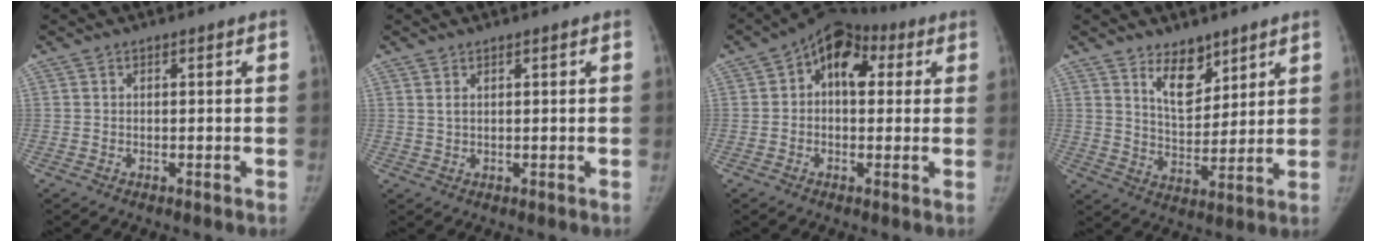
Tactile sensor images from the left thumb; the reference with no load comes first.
{"total": 1.2, "force": [0.6, 0.6, 0.8], "torque": [-0.015, 0.002, 0.016]}
{"total": 10.6, "force": [2.7, 7.0, 7.4], "torque": [-0.077, 0.024, 0.029]}
{"total": 8.6, "force": [5.6, 4.6, 4.6], "torque": [-0.046, -0.047, 0.101]}